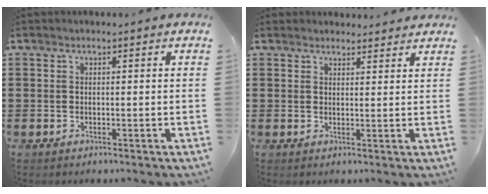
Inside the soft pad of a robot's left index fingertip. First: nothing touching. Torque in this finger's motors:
{"motor_torque": [2.14, 0.00, 0.24, 0.01]}